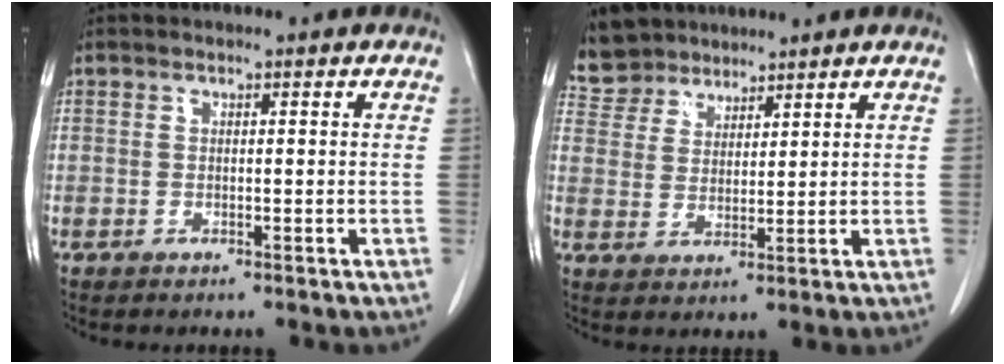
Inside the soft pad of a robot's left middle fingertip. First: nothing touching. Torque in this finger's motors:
{"motor_torque": [1.02, -1.12, 0.02, 0.01]}